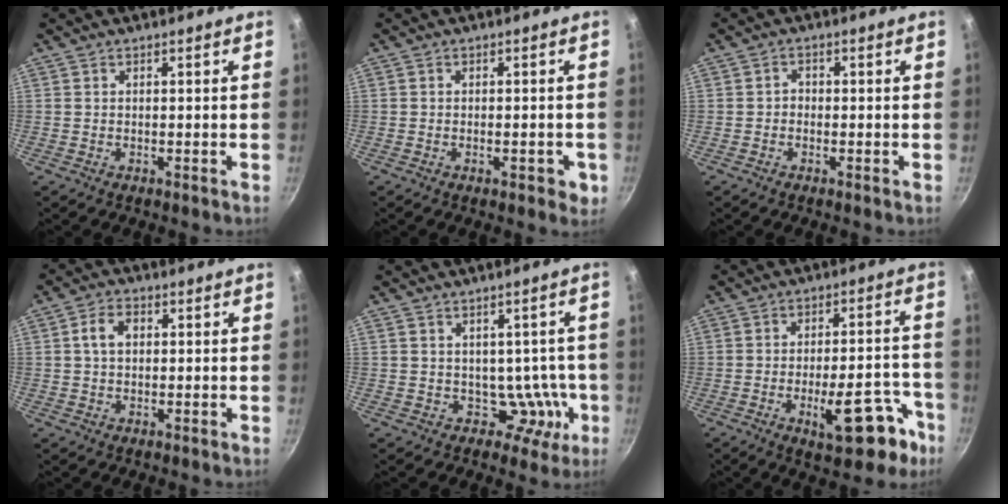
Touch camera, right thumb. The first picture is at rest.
{"total": 3.6, "force": [-1.2, 1.5, 3.0], "torque": [-0.029, -0.001, -0.016]}
{"total": 1.4, "force": [-0.4, 1.1, 0.7], "torque": [-0.008, 0.008, -0.010]}
{"total": 4.6, "force": [0.8, 3.2, 3.3], "torque": [-0.048, 0.011, 0.010]}
{"total": 6.0, "force": [-1.2, 5.2, 2.6], "torque": [0.023, 0.023, -0.003]}
{"total": 13.6, "force": [-6.2, 5.7, 10.7], "torque": [-0.104, 0.041, -0.075]}